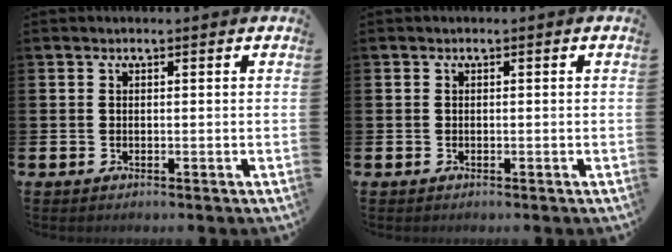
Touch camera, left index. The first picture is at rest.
{"total": 0.0}